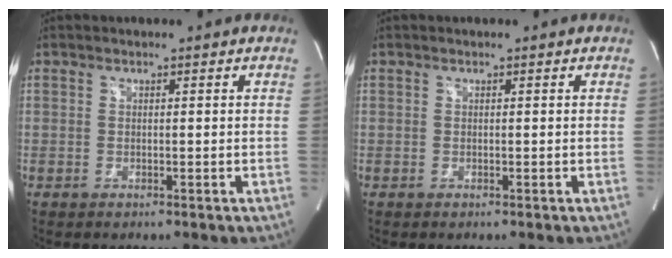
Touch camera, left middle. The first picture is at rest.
{"total": 0.0}